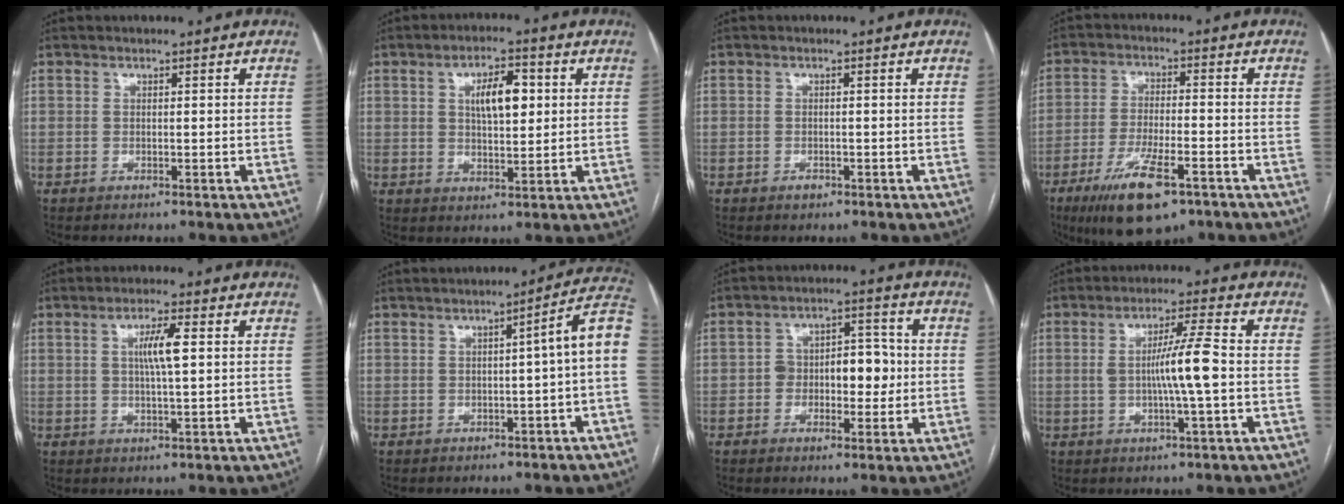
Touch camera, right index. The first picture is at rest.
{"total": 6.8, "force": [1.8, 2.6, 6.1], "torque": [-0.103, 0.009, 0.033]}
{"total": 1.0, "force": [-0.7, 0.6, 0.4], "torque": [-0.004, 0.002, -0.007]}
{"total": 11.9, "force": [-7.0, 3.1, 9.1], "torque": [-0.170, -0.020, -0.113]}
{"total": 5.0, "force": [1.0, 0.4, 4.9], "torque": [-0.090, 0.002, 0.018]}
{"total": 7.1, "force": [-0.6, 0.0, 7.1], "torque": [-0.078, 0.022, -0.015]}
{"total": 7.8, "force": [-0.6, 4.4, 6.5], "torque": [-0.089, 0.029, -0.005]}
{"total": 7.2, "force": [-0.5, -0.4, 7.2], "torque": [-0.128, 0.004, -0.009]}